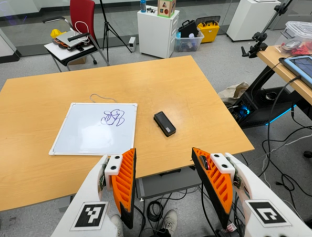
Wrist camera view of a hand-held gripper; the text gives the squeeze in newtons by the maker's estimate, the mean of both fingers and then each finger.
{"total": 0.0}